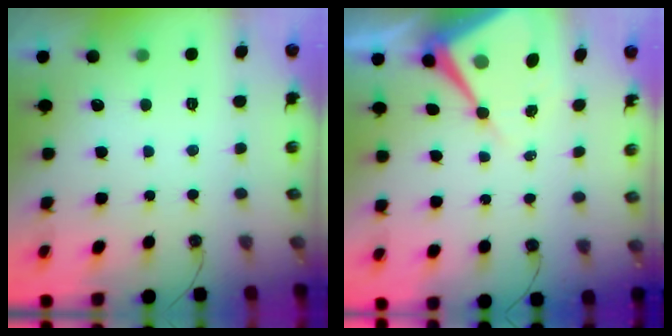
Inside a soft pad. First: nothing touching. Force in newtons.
{"total": 9.6, "press": 9.6, "slide": 0.8}